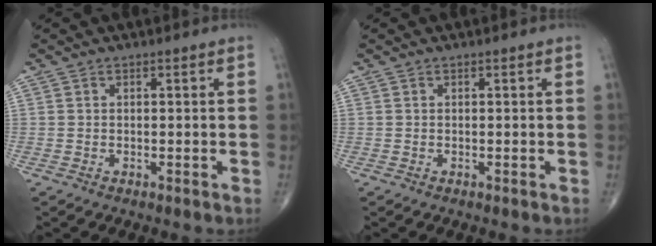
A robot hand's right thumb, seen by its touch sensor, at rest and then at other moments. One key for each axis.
{"total": 0.0}